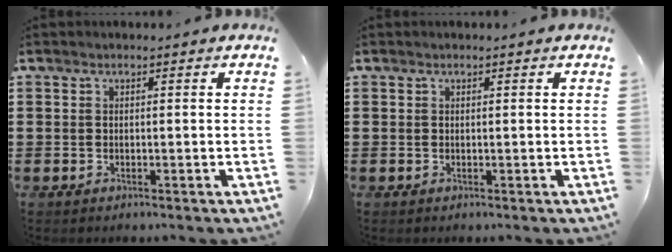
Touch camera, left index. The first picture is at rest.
{"total": 0.0}